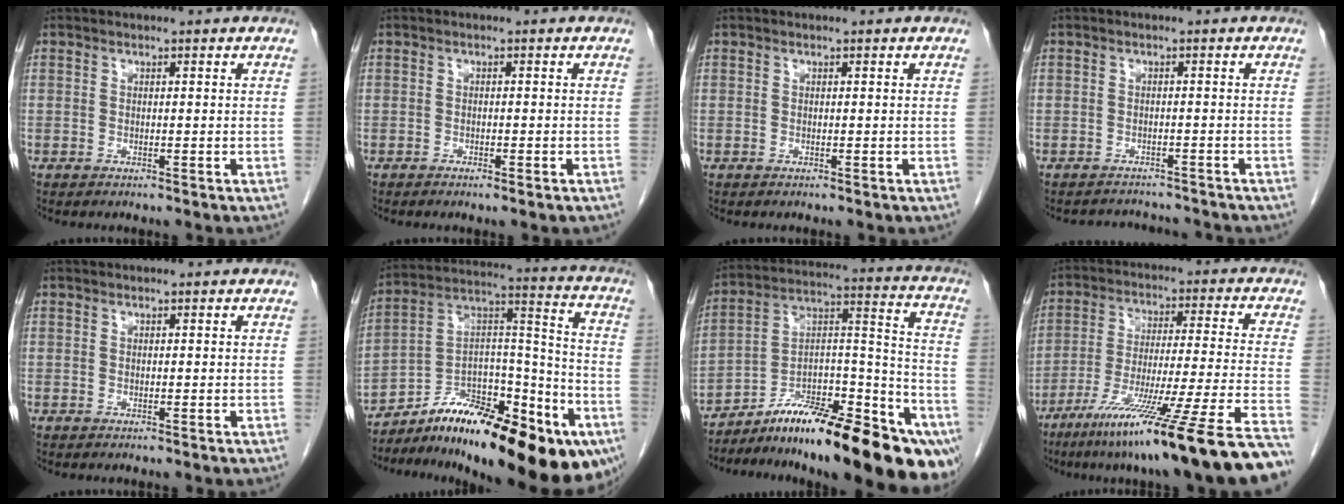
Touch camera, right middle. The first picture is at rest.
{"total": 1.3, "force": [-0.9, 0.2, 0.9], "torque": [-0.018, -0.001, -0.011]}
{"total": 0.0}
{"total": 4.7, "force": [-4.5, 1.4, -0.3], "torque": [0.007, 0.009, -0.060]}
{"total": 0.0}
{"total": 25.2, "force": [-17.3, 6.7, 17.0], "torque": [-0.193, 0.029, -0.264]}
{"total": 25.6, "force": [-19.3, 4.5, 16.2], "torque": [-0.173, 0.029, -0.295]}
{"total": 24.1, "force": [-18.1, -2.0, 15.8], "torque": [-0.187, -0.042, -0.292]}